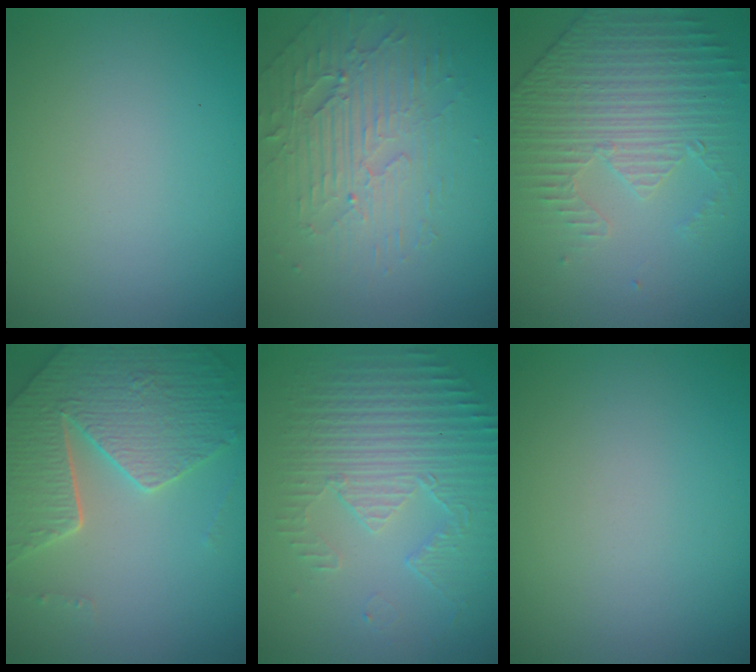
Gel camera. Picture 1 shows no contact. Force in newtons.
{"total": 3.9, "press": 3.4, "slide": 1.8}
{"total": 4.4, "press": 3.6, "slide": 2.6}
{"total": 6.5, "press": 5.2, "slide": 3.8}
{"total": 5.6, "press": 3.5, "slide": 4.4}
{"total": 0.0}